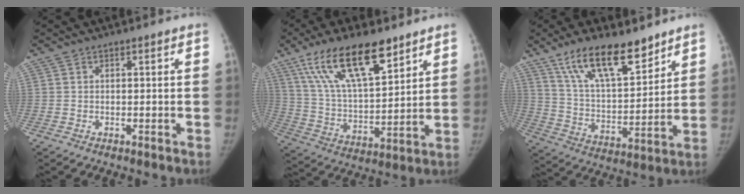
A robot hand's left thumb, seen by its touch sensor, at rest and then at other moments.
{"total": 19.2, "force": [11.9, 7.0, 13.3], "torque": [-0.213, -0.043, 0.228]}
{"total": 17.2, "force": [11.9, 6.2, 10.7], "torque": [-0.150, -0.065, 0.221]}